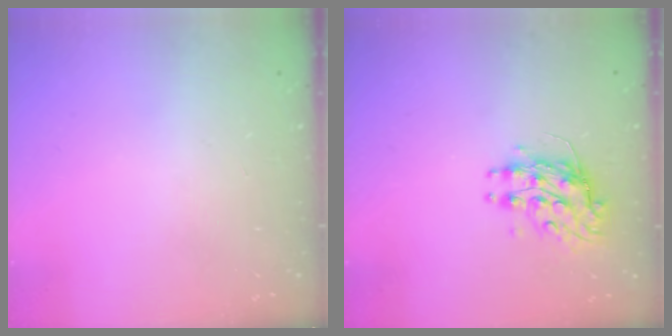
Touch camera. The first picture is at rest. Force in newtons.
{"total": 9.2, "press": 9.2, "slide": 0.1}